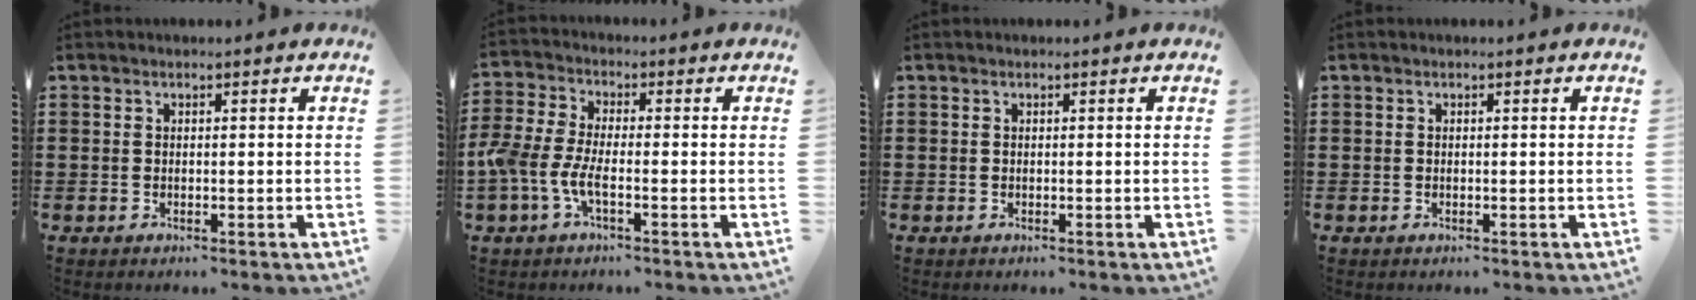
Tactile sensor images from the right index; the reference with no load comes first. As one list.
[{"total": 5.6, "force": [-2.2, 1.9, 4.8], "torque": [-0.122, -0.013, -0.047]}, {"total": 0.0}, {"total": 0.0}]